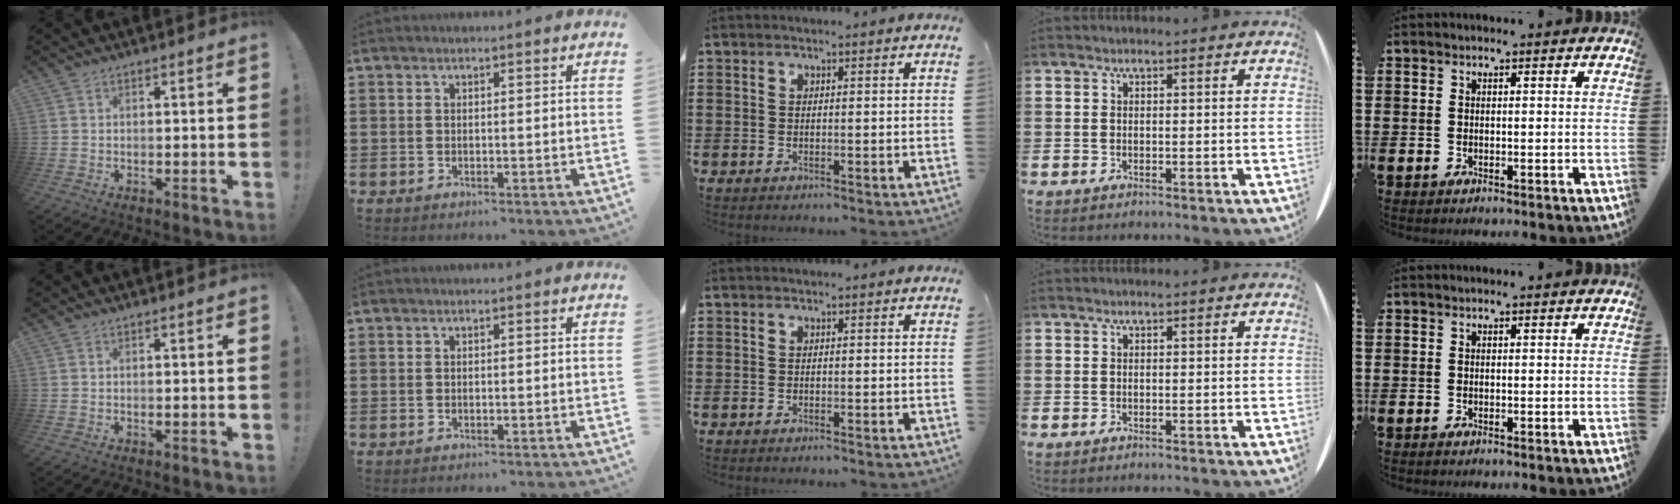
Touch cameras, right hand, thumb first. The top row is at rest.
{}